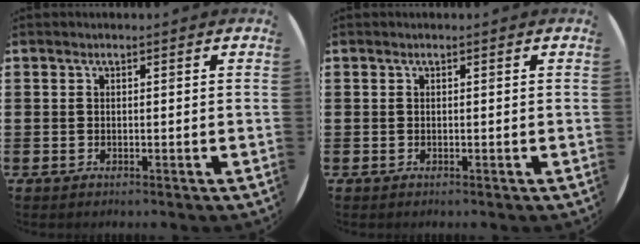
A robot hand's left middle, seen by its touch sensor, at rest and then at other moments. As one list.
[{"total": 0.0}]